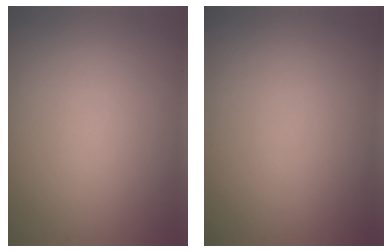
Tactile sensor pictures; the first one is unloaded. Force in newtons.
{"total": 0.0}